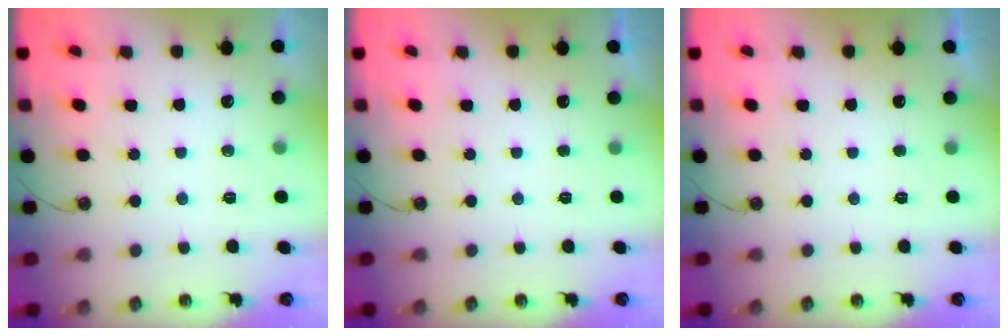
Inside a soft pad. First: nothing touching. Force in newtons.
{"total": 0.0}
{"total": 0.0}